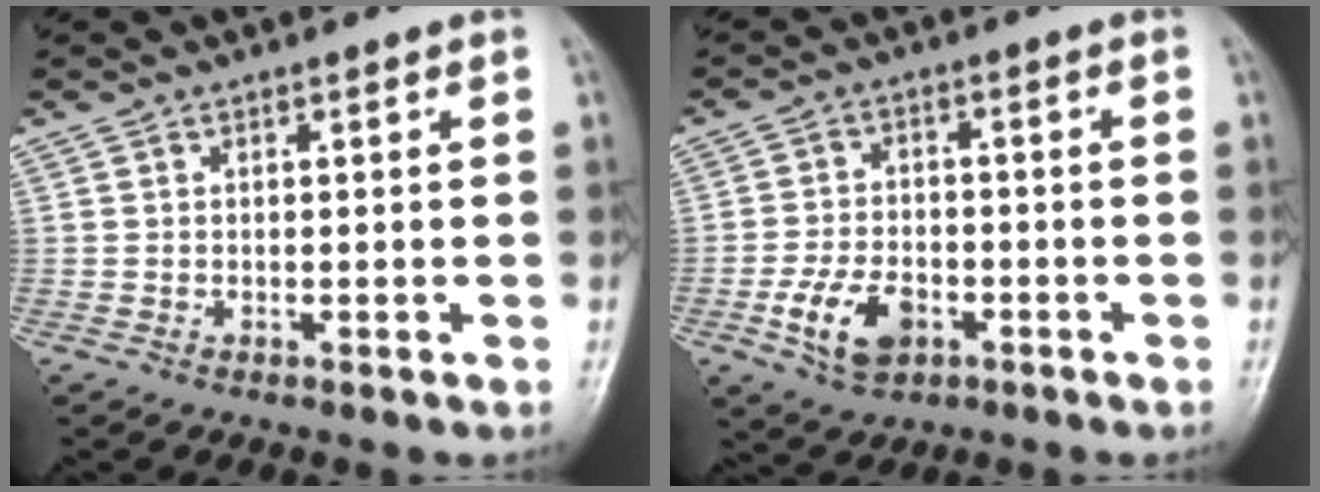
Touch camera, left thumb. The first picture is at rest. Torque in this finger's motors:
{"motor_torque": [-0.87, 1.48, 0.45, 0.36, 0.07]}